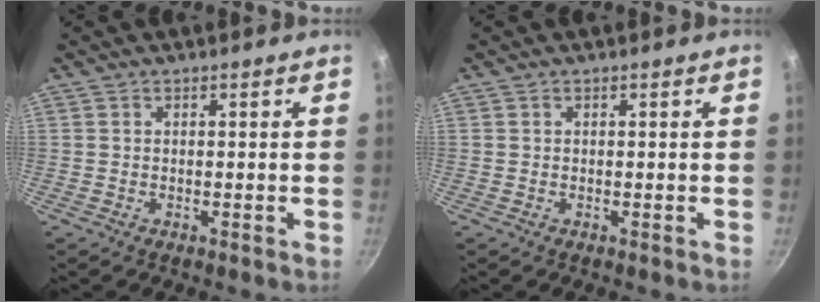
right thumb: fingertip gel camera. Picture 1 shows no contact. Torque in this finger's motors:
{"motor_torque": [-0.04, 0.01, 0.01, 0.00, 0.02]}